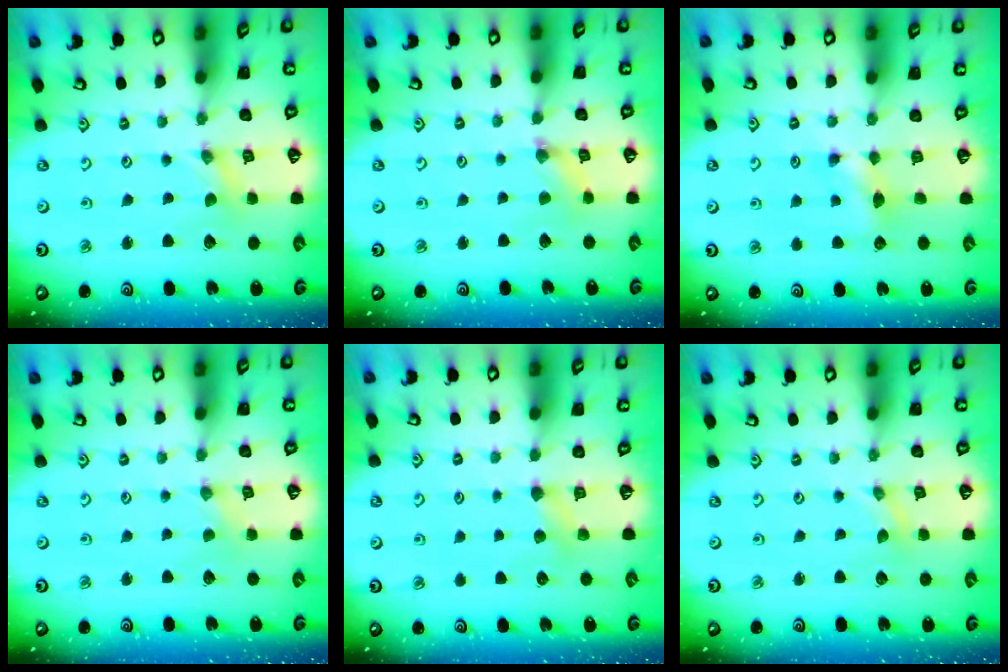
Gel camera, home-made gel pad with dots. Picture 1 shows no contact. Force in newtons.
{"total": 1.5, "press": 1.4, "slide": 0.3}
{"total": 5.3, "press": 5.2, "slide": 0.9}
{"total": 0.0}
{"total": 3.4, "press": 3.3, "slide": 0.4}
{"total": 0.0}